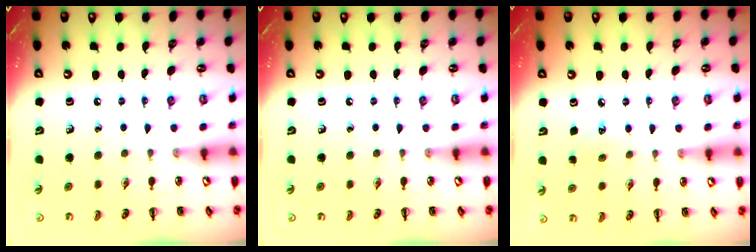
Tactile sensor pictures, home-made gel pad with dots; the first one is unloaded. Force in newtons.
{"total": 0.0}
{"total": 4.6, "press": 4.4, "slide": 1.3}